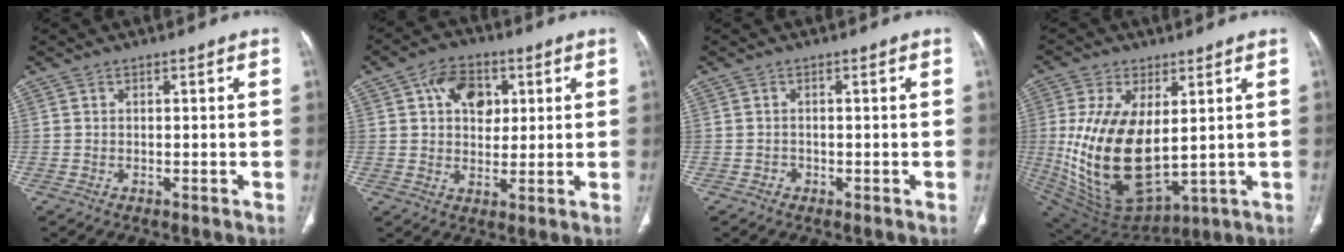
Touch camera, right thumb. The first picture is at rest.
{"total": 8.9, "force": [2.9, 6.2, 5.6], "torque": [-0.051, -0.004, 0.044]}
{"total": 0.8, "force": [-0.4, 0.7, 0.1], "torque": [0.004, 0.004, -0.012]}
{"total": 20.4, "force": [1.5, 11.1, 17.0], "torque": [-0.324, -0.028, 0.054]}